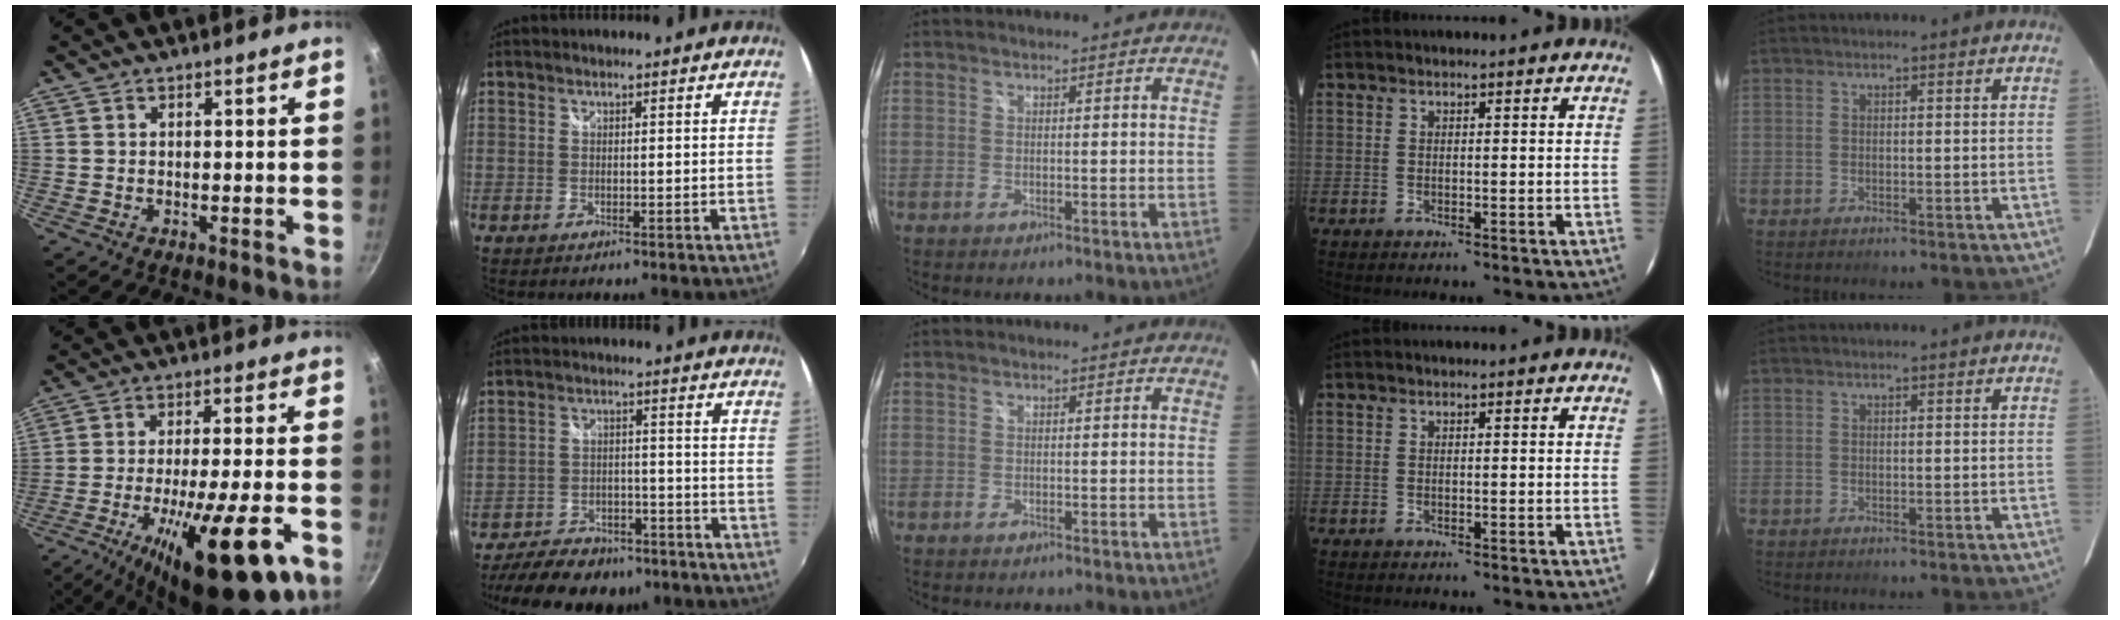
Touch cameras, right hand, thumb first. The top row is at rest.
{"thumb": {"total": 20.6, "force": [-9.3, 4.9, 17.7], "torque": [-0.254, 0.013, -0.141]}, "index": {"total": 17.9, "force": [-15.0, 7.5, 6.3], "torque": [-0.147, 0.021, -0.190]}}